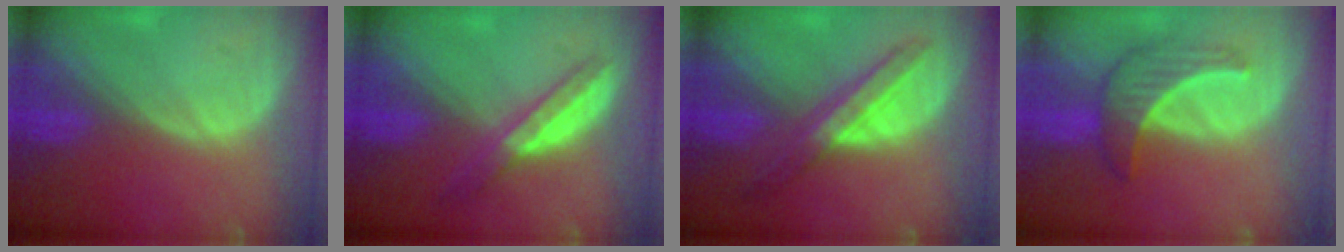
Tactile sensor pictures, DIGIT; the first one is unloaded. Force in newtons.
{"total": 5.7, "press": 5.0, "slide": 2.7}
{"total": 6.7, "press": 6.3, "slide": 2.2}
{"total": 5.7, "press": 5.6, "slide": 0.9}